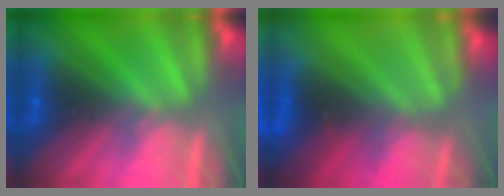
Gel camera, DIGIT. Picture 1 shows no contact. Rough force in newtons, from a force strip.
{"total": 3.2}